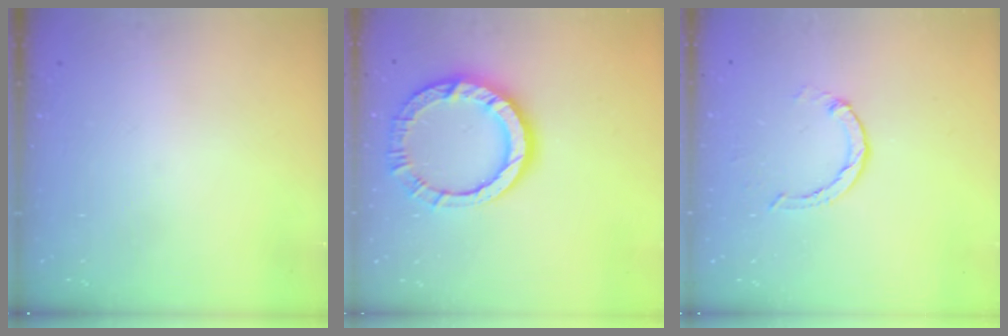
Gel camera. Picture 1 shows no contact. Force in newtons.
{"total": 13.2, "press": 13.1, "slide": 1.6}
{"total": 1.8, "press": 1.8, "slide": 0.2}